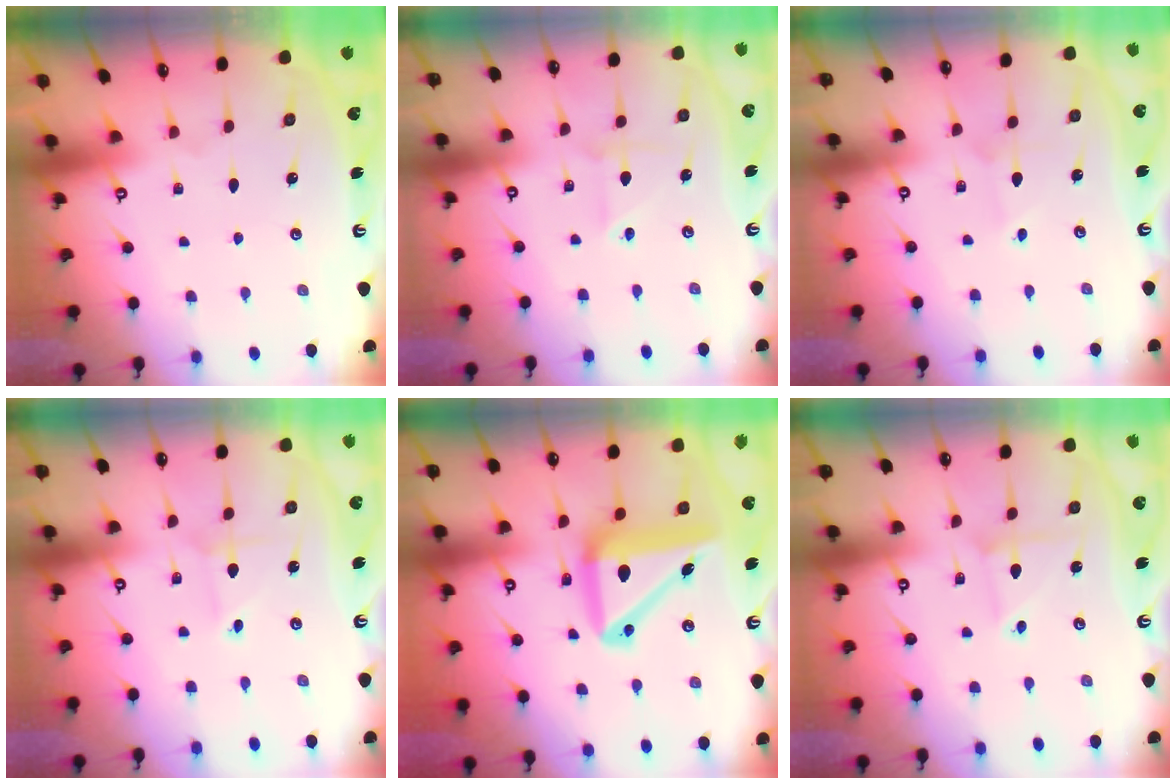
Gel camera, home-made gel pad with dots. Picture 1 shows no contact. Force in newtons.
{"total": 2.5, "press": 2.3, "slide": 0.8}
{"total": 2.0, "press": 2.0, "slide": 0.2}
{"total": 1.1, "press": 1.1, "slide": 0.1}
{"total": 14.9, "press": 14.8, "slide": 2.0}
{"total": 3.9, "press": 3.9, "slide": 0.4}